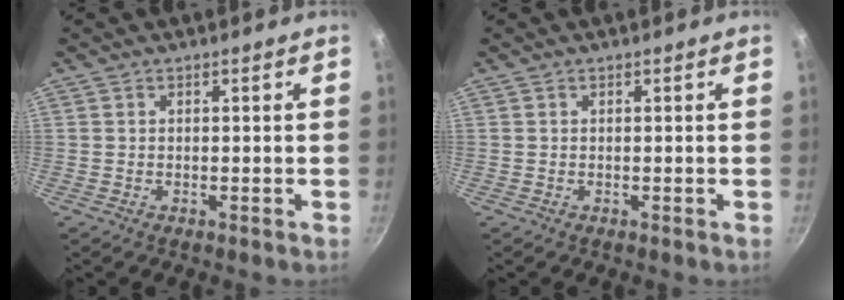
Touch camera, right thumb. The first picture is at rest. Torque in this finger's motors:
{"motor_torque": [-0.02, 0.02, 0.00, 0.00, 0.00]}